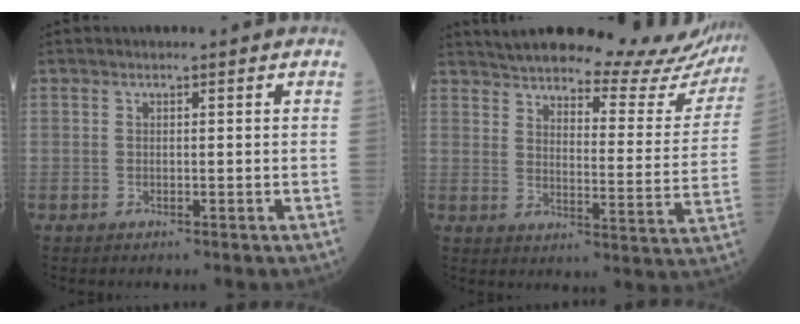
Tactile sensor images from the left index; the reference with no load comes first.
{"total": 27.0, "force": [25.4, 4.8, 8.1], "torque": [-0.119, -0.088, 0.300]}